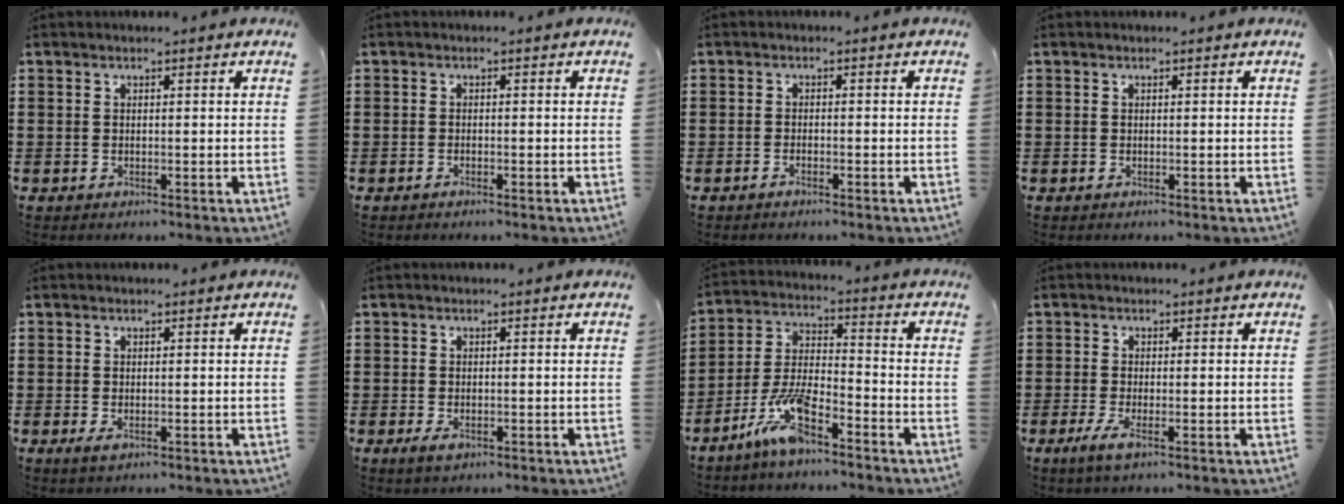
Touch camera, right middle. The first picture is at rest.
{"total": 0.6, "force": [-0.5, 0.1, 0.3], "torque": [-0.009, -0.003, -0.009]}
{"total": 1.0, "force": [-0.8, 0.1, 0.5], "torque": [-0.012, -0.004, -0.014]}
{"total": 0.0}
{"total": 0.9, "force": [-0.2, 0.6, 0.6], "torque": [-0.014, 0.001, -0.004]}
{"total": 1.5, "force": [-0.7, 0.9, 1.0], "torque": [-0.027, -0.002, -0.017]}
{"total": 8.8, "force": [-6.2, 2.1, 5.9], "torque": [-0.142, -0.005, -0.124]}
{"total": 2.4, "force": [-1.1, 0.8, 2.0], "torque": [-0.048, -0.002, -0.025]}